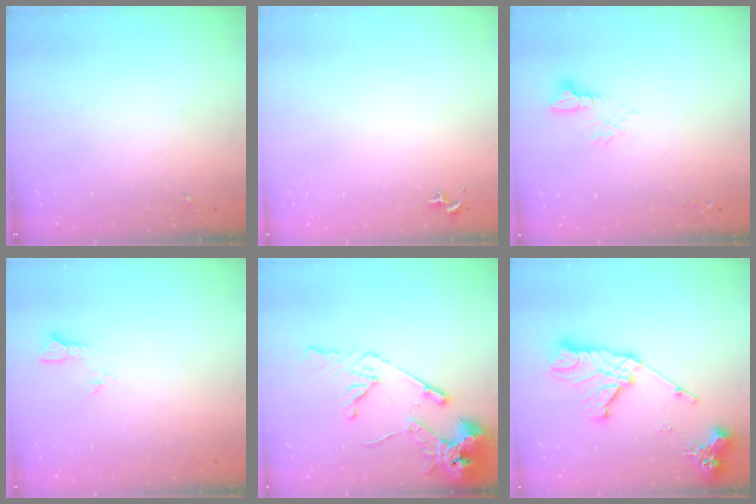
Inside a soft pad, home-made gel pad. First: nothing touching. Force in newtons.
{"total": 0.7, "press": 0.6, "slide": 0.5}
{"total": 3.9, "press": 3.9, "slide": 0.3}
{"total": 2.4, "press": 2.4, "slide": 0.2}
{"total": 14.9, "press": 14.8, "slide": 2.0}
{"total": 17.2, "press": 17.1, "slide": 1.8}